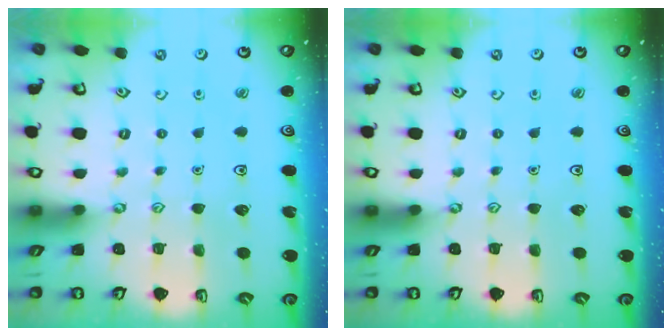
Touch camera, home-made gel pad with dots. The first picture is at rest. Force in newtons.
{"total": 0.0}